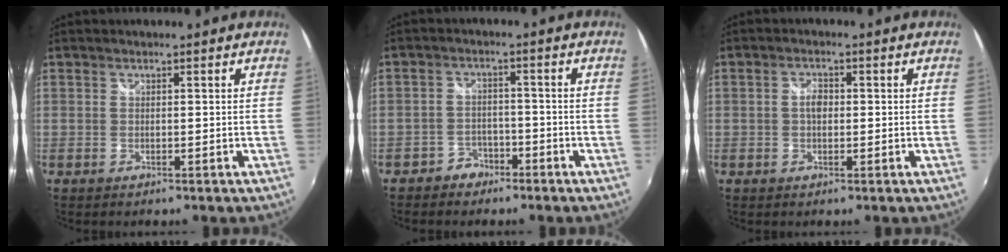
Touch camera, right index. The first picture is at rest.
{"total": 4.3, "force": [-3.2, 2.9, 0.3], "torque": [-0.018, 0.015, -0.056]}
{"total": 2.5, "force": [0.0, 1.6, 1.8], "torque": [-0.032, 0.006, -0.003]}